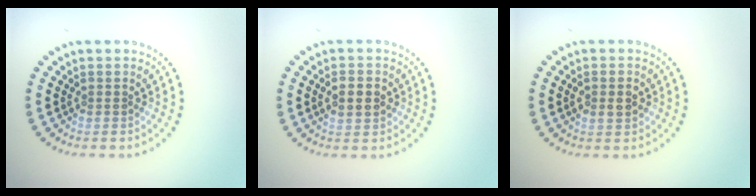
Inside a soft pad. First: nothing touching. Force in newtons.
{"total": 3.1, "press": 3.1, "slide": 0.1}
{"total": 1.8, "press": 1.8, "slide": 0.1}